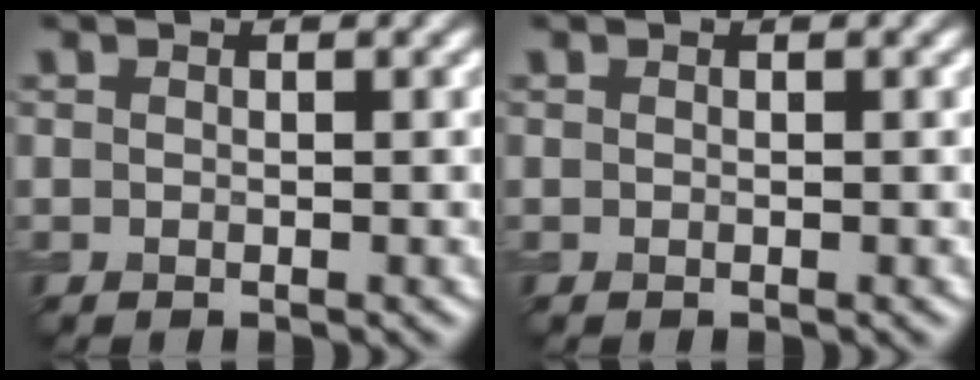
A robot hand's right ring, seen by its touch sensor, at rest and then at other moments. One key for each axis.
{"total": 0.0}